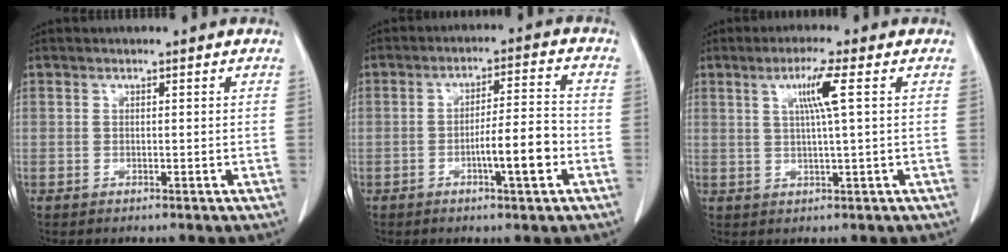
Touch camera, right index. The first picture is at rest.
{"total": 7.6, "force": [-2.7, 0.5, 7.1], "torque": [-0.114, 0.005, -0.043]}
{"total": 5.1, "force": [1.5, -0.8, 4.8], "torque": [-0.087, 0.001, 0.028]}